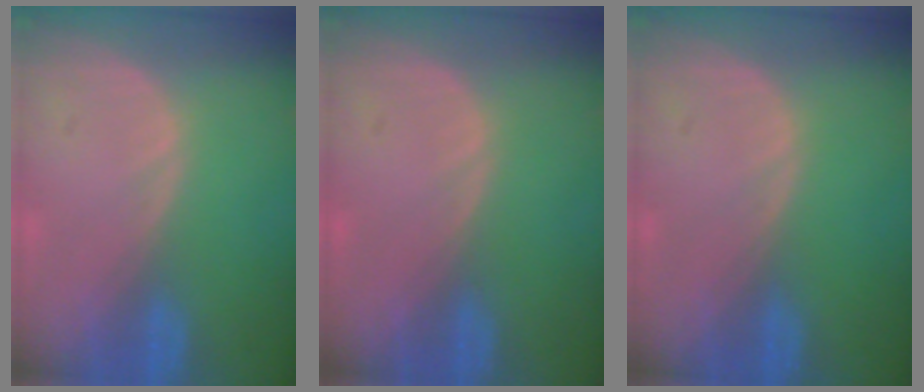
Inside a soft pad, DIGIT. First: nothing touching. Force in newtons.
{"total": 0.5, "press": 0.0, "slide": 0.5}
{"total": 0.0}